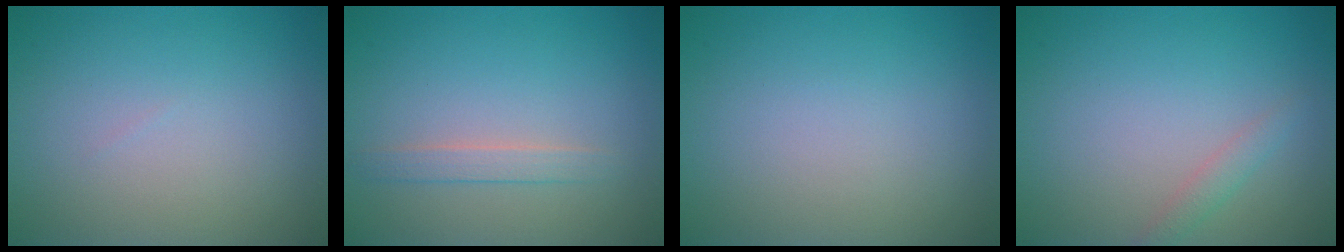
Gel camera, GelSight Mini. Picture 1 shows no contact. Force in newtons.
{"total": 1.5, "press": 1.5, "slide": 0.1}
{"total": 0.0}
{"total": 1.2, "press": 1.2, "slide": 0.1}